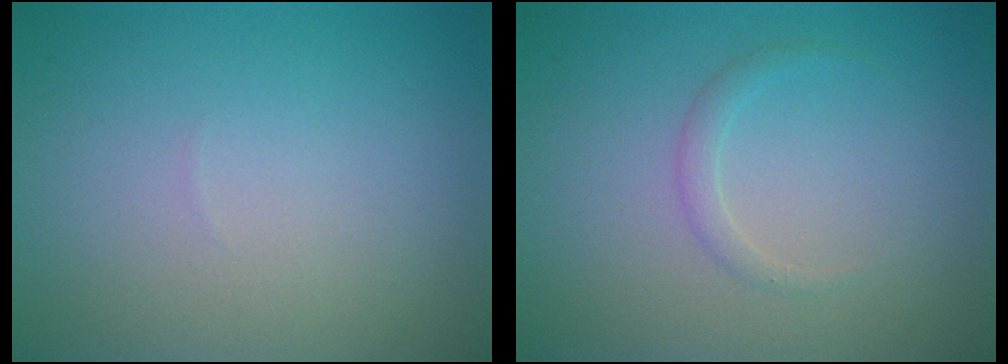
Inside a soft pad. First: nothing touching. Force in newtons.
{"total": 1.0, "press": 1.0, "slide": 0.1}